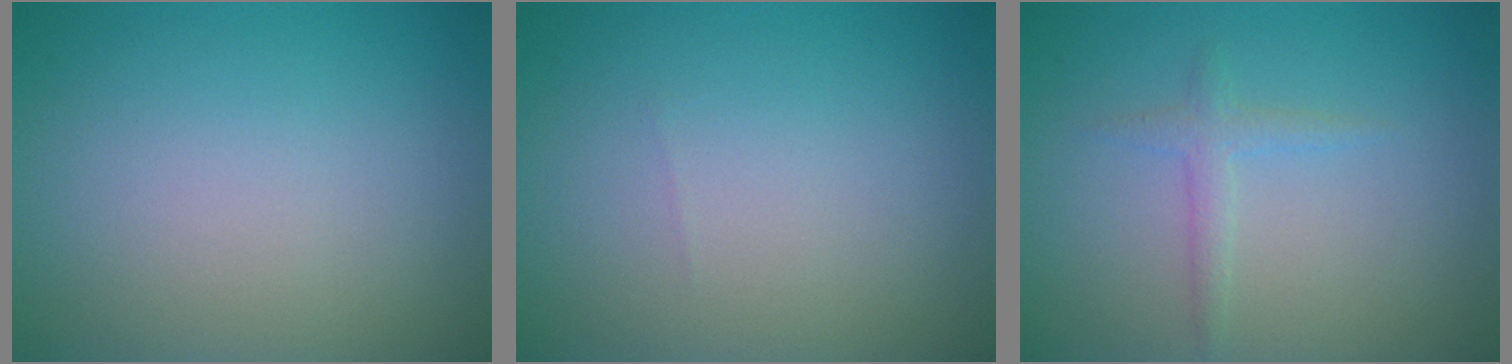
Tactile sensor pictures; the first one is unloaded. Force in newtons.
{"total": 0.0}
{"total": 1.4, "press": 1.4, "slide": 0.1}